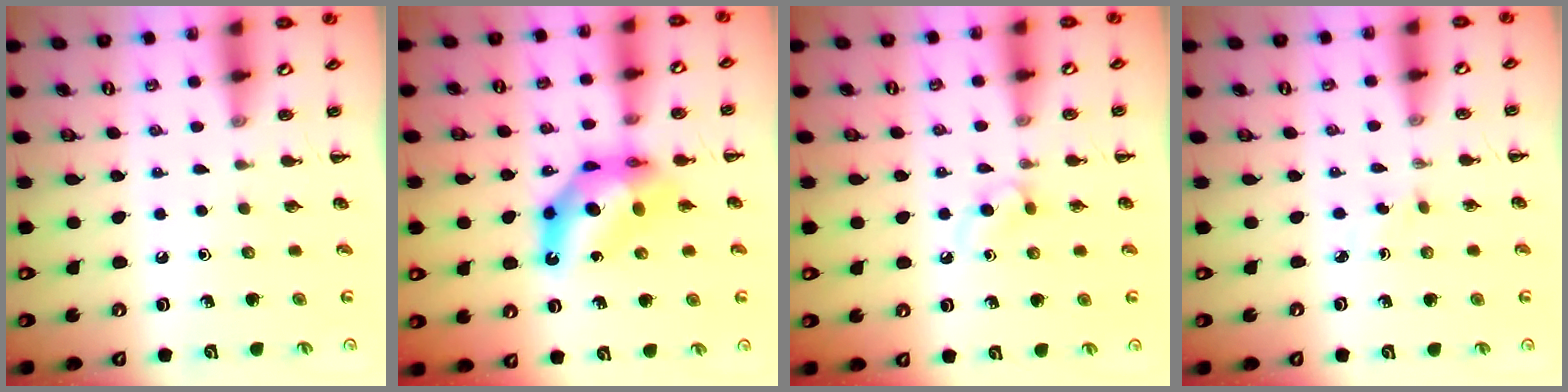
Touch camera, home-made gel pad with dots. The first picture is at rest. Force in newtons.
{"total": 10.4, "press": 9.8, "slide": 3.4}
{"total": 2.4, "press": 2.1, "slide": 1.1}
{"total": 1.3, "press": 1.2, "slide": 0.6}